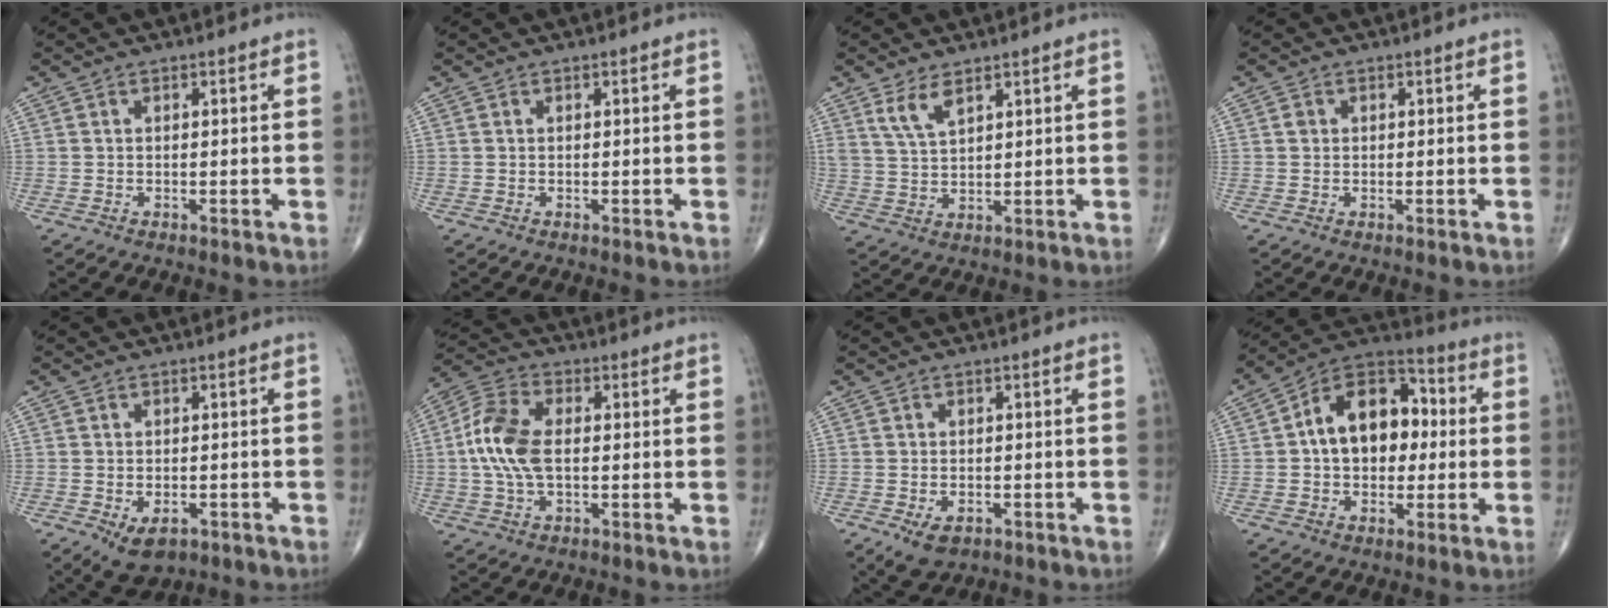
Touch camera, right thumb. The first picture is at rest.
{"total": 0.0}
{"total": 4.9, "force": [3.1, 2.0, 3.3], "torque": [-0.063, -0.017, 0.068]}
{"total": 1.1, "force": [0.2, 0.9, 0.4], "torque": [-0.005, 0.001, 0.002]}
{"total": 5.9, "force": [-2.6, 3.5, 3.9], "torque": [-0.054, 0.004, -0.032]}
{"total": 10.9, "force": [0.0, 6.1, 9.0], "torque": [-0.198, 0.018, -0.004]}
{"total": 4.7, "force": [-2.1, 2.9, 3.1], "torque": [-0.051, 0.002, -0.027]}
{"total": 16.2, "force": [1.2, 10.9, 11.9], "torque": [-0.143, 0.033, 0.008]}